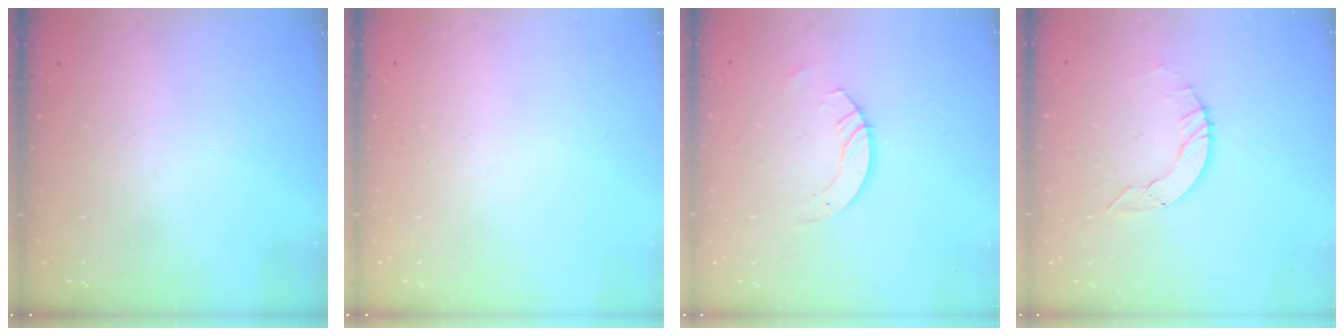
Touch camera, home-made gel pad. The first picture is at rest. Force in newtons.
{"total": 0.0}
{"total": 3.5, "press": 3.5, "slide": 0.3}
{"total": 5.5, "press": 5.5, "slide": 0.2}